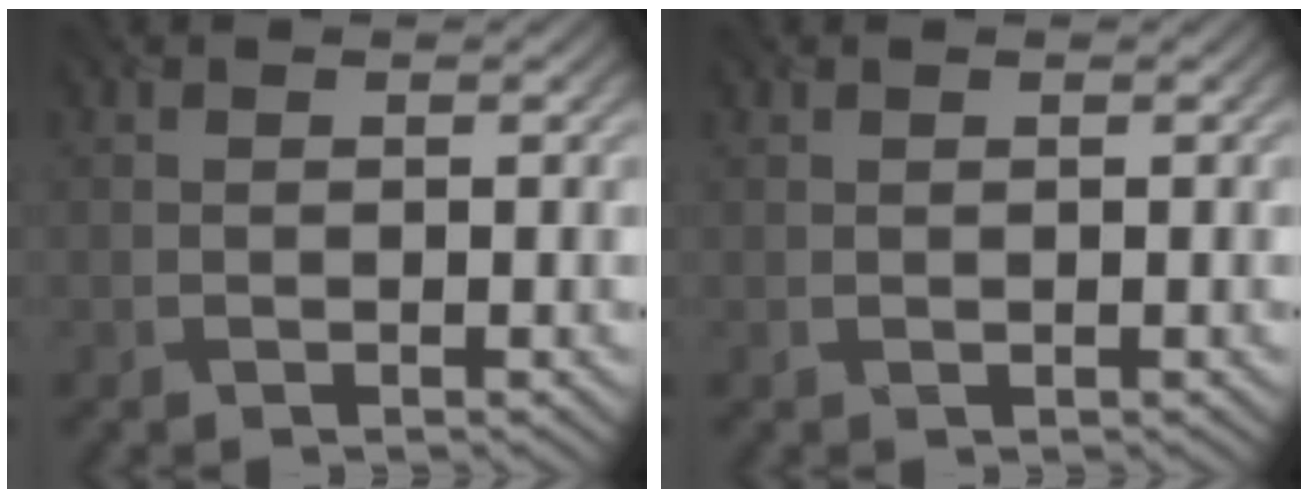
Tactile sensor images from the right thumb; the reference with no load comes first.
{"total": 0.0}